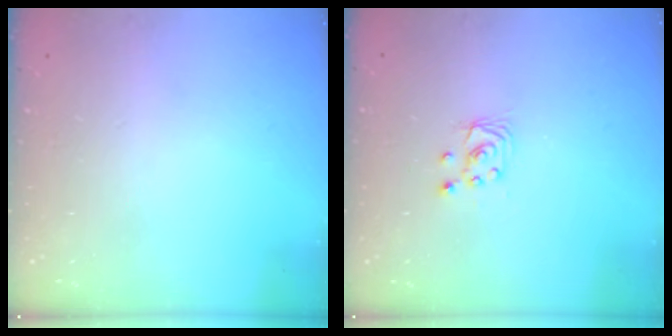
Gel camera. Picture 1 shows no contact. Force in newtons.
{"total": 2.4, "press": 2.4, "slide": 0.2}